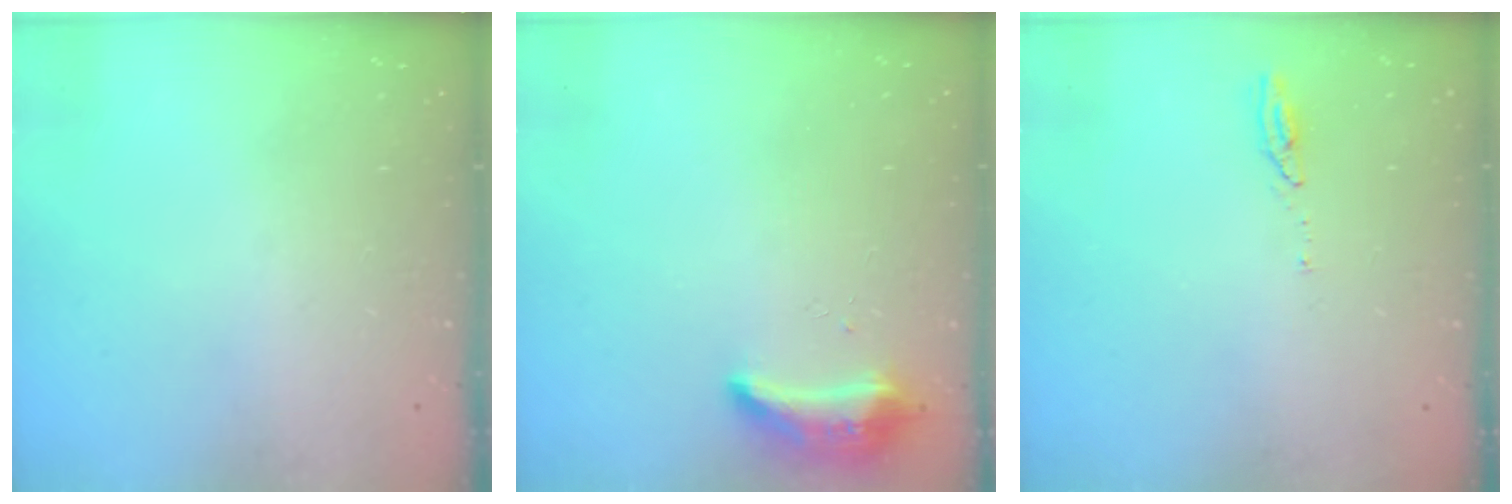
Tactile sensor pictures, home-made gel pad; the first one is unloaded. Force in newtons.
{"total": 9.6, "press": 9.6, "slide": 0.5}
{"total": 3.6, "press": 3.5, "slide": 0.3}